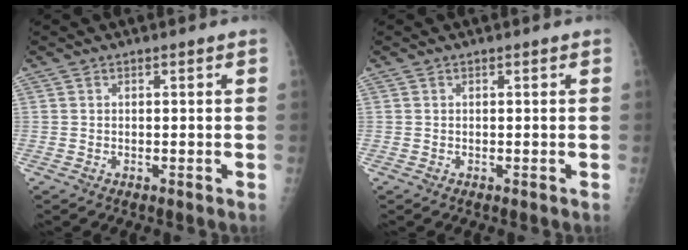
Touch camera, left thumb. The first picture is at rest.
{"total": 0.0}